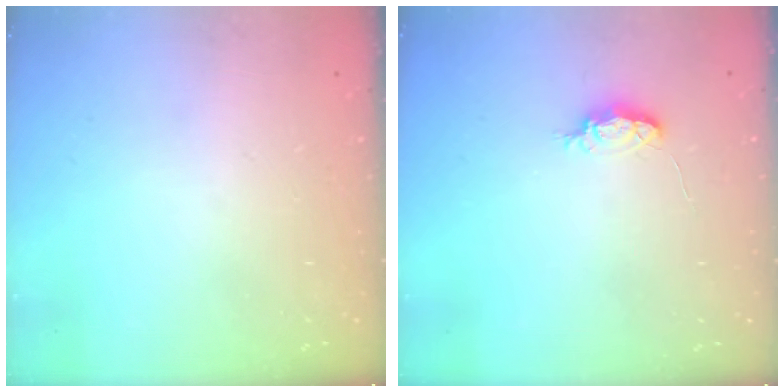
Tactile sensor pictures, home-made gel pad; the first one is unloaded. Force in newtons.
{"total": 3.5, "press": 3.5, "slide": 0.5}